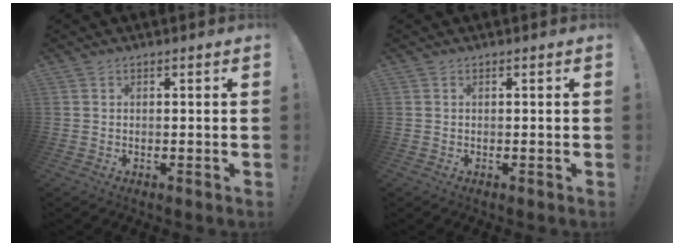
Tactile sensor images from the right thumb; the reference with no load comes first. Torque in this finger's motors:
{"motor_torque": [-0.04, -0.04, -0.19, 0.09, 0.02]}